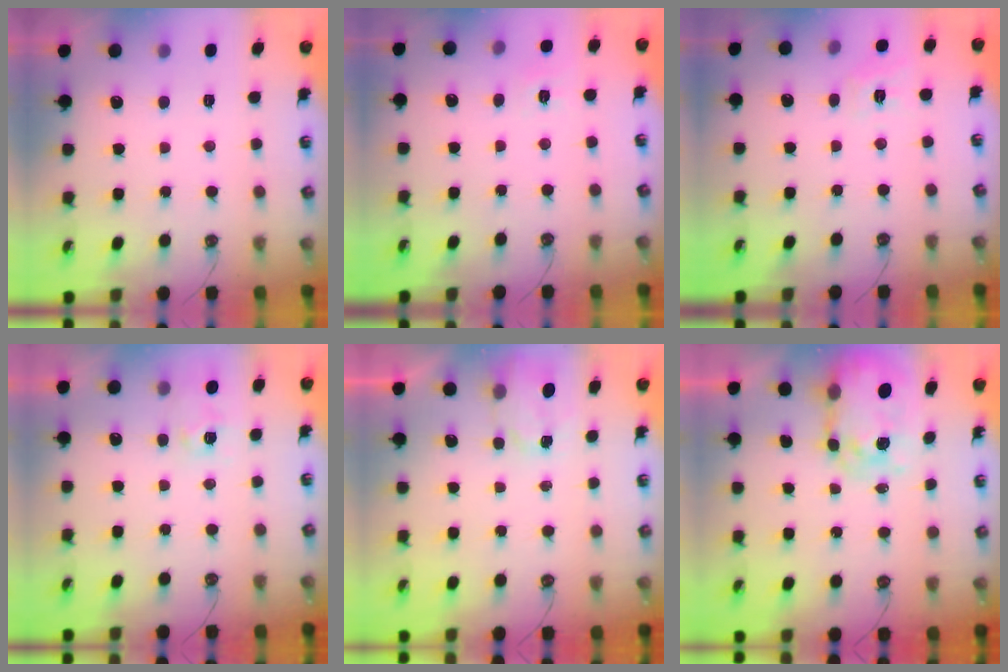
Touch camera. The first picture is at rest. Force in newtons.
{"total": 5.5, "press": 5.5, "slide": 0.5}
{"total": 6.7, "press": 6.6, "slide": 0.4}
{"total": 4.8, "press": 4.8, "slide": 0.6}
{"total": 2.6, "press": 2.6, "slide": 0.3}
{"total": 8.9, "press": 8.8, "slide": 0.9}